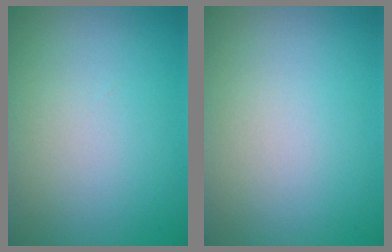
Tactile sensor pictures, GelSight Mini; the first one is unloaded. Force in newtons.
{"total": 0.0}